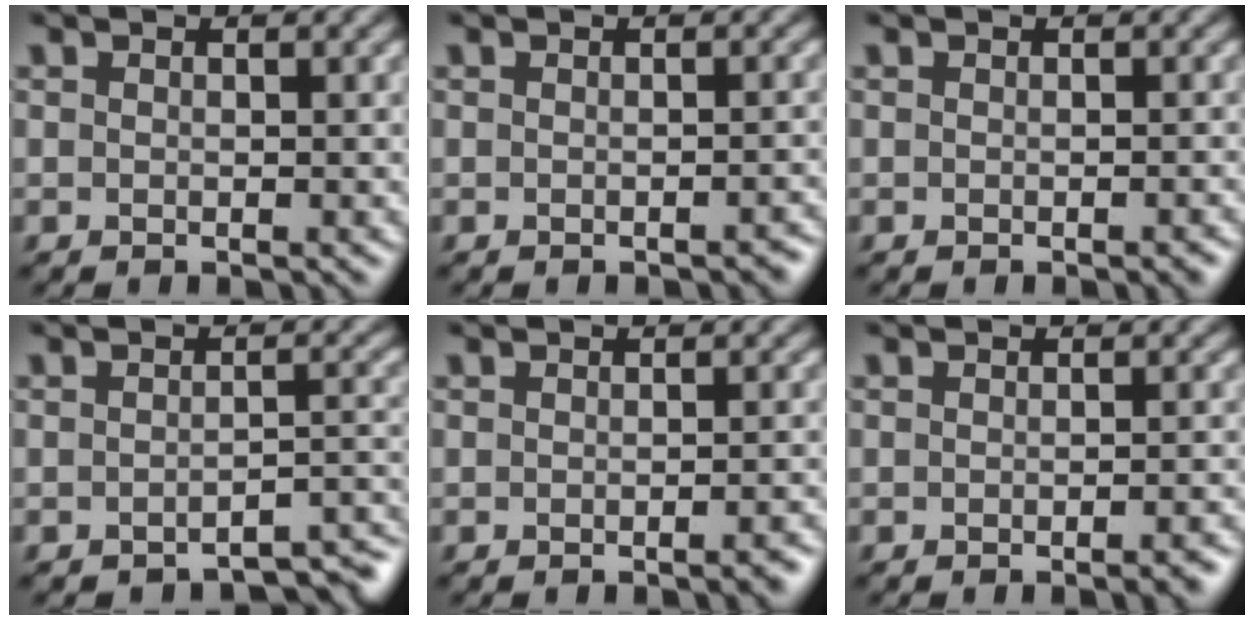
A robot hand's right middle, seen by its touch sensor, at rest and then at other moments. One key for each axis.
{"total": 0.9, "fx": -0.8, "fy": 0.1, "fz": 0.3, "tx": -0.005, "ty": 0.002, "tz": -0.007}
{"total": 0.8, "fx": -0.5, "fy": 0.2, "fz": 0.6, "tx": -0.006, "ty": 0.001, "tz": -0.007}
{"total": 3.3, "fx": -3.0, "fy": 0.6, "fz": 1.2, "tx": -0.010, "ty": 0.003, "tz": -0.035}
{"total": 1.7, "fx": -0.9, "fy": 0.4, "fz": 1.3, "tx": -0.011, "ty": 0.002, "tz": -0.014}
{"total": 1.9, "fx": -1.1, "fy": 0.5, "fz": 1.5, "tx": -0.011, "ty": 0.001, "tz": -0.017}